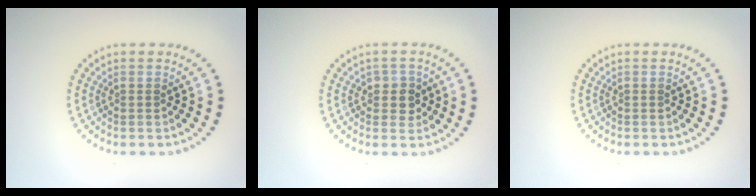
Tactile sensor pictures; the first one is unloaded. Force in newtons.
{"total": 1.9, "press": 1.8, "slide": 0.6}
{"total": 0.0}